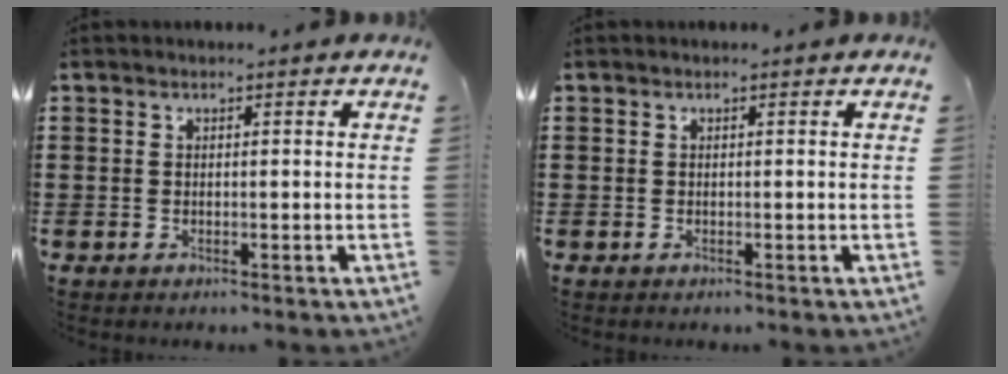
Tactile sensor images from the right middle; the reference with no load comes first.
{"total": 0.0}